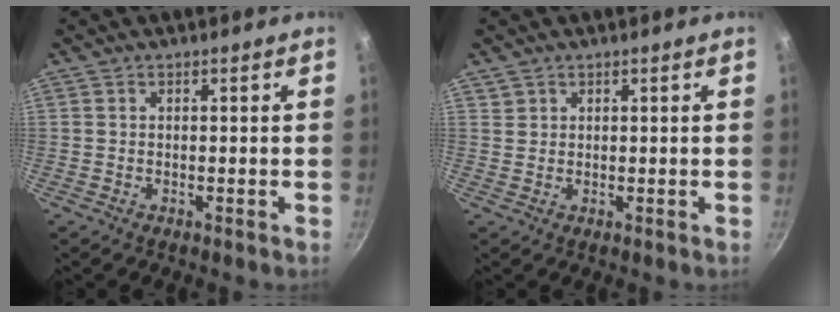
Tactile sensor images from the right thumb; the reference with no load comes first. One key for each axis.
{"total": 1.3, "fx": 0.9, "fy": 1.0, "fz": 0.1, "tx": 0.008, "ty": 0.008, "tz": 0.016}